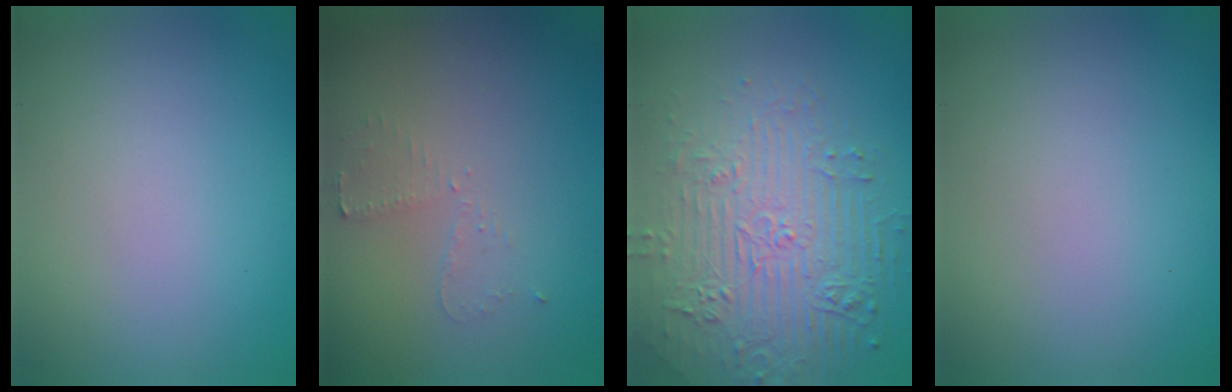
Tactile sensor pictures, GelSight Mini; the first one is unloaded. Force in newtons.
{"total": 1.6, "press": 1.5, "slide": 0.2}
{"total": 6.4, "press": 5.1, "slide": 4.0}
{"total": 0.0}